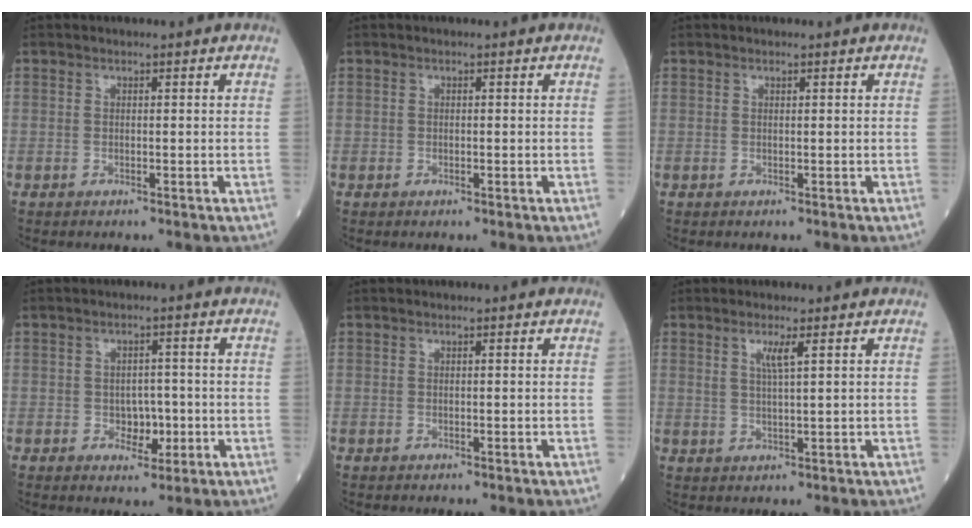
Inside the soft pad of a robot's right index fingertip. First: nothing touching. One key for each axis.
{"total": 0.0}
{"total": 0.0}
{"total": 3.8, "fx": -0.8, "fy": 2.5, "fz": 2.7, "tx": -0.029, "ty": 0.004, "tz": -0.005}
{"total": 0.0}
{"total": 2.7, "fx": 1.3, "fy": -0.2, "fz": 2.4, "tx": -0.050, "ty": -0.003, "tz": 0.026}